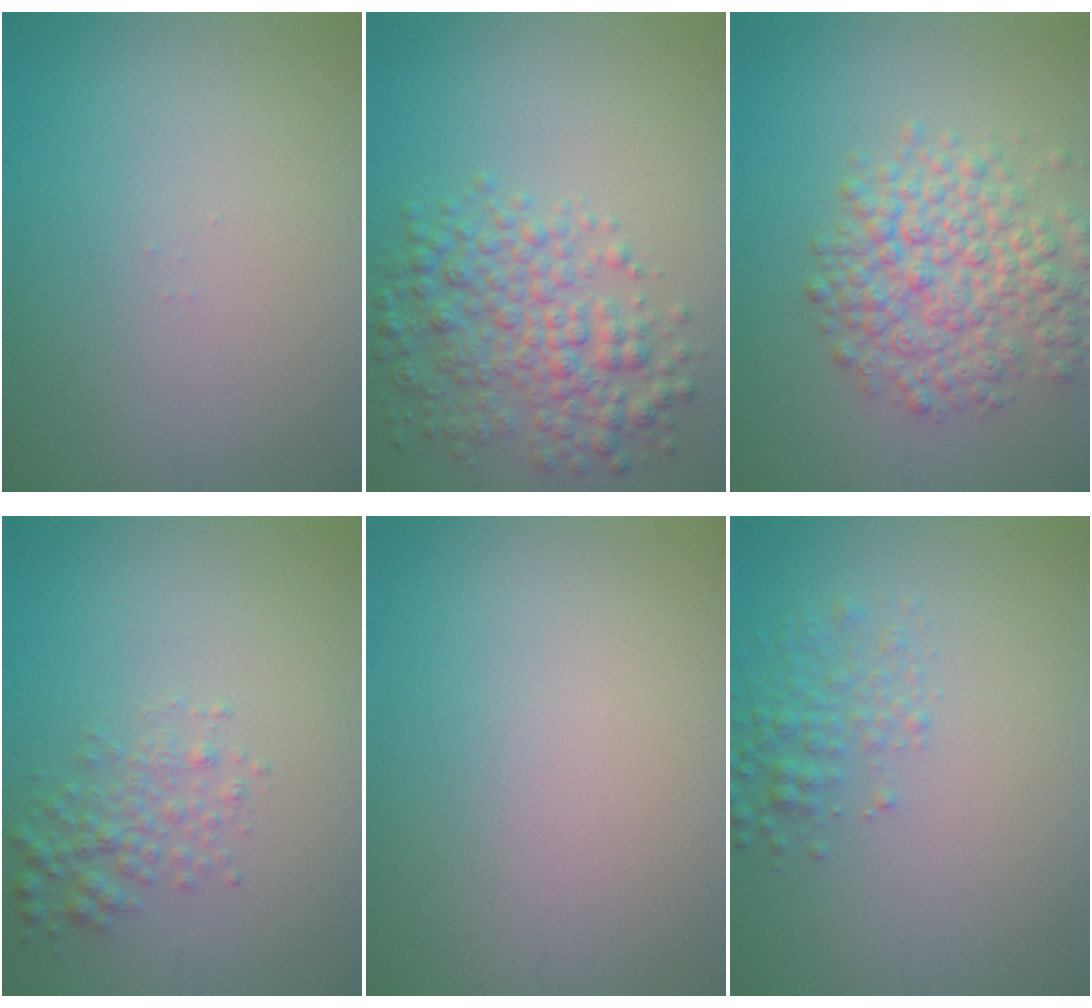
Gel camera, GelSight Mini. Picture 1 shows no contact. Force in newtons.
{"total": 5.5, "press": 5.5, "slide": 0.1}
{"total": 6.3, "press": 6.3, "slide": 0.3}
{"total": 2.4, "press": 2.4, "slide": 0.1}
{"total": 0.0}
{"total": 2.3, "press": 2.3, "slide": 0.1}